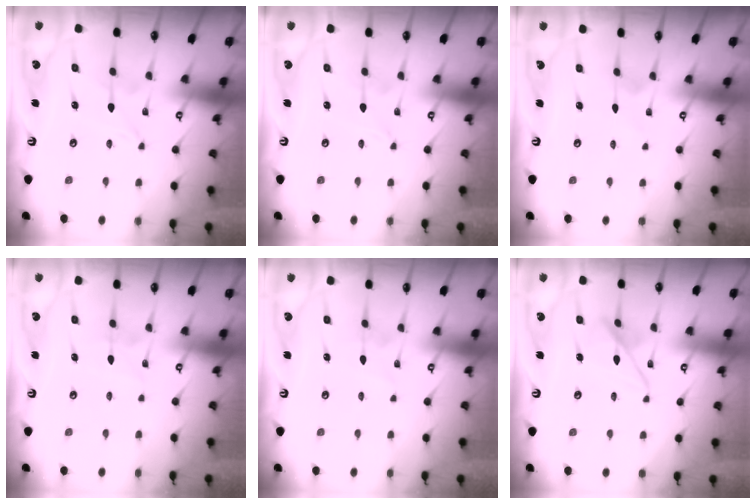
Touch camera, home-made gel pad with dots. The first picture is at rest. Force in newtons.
{"total": 0.0}
{"total": 1.0, "press": 1.0, "slide": 0.1}
{"total": 2.9, "press": 2.9, "slide": 0.4}
{"total": 2.8, "press": 2.7, "slide": 0.3}
{"total": 8.1, "press": 8.1, "slide": 0.5}